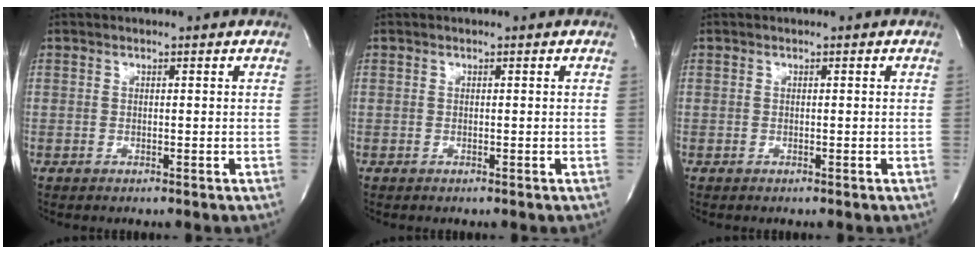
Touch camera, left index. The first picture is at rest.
{"total": 0.0}
{"total": 0.0}